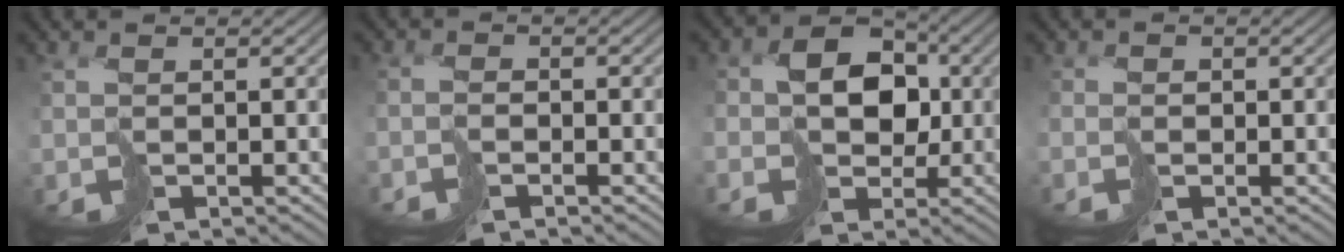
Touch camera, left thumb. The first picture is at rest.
{"total": 1.4, "force": [-1.3, 0.1, -0.4], "torque": [0.013, 0.004, -0.030]}
{"total": 6.5, "force": [-0.1, 5.7, 3.2], "torque": [-0.027, 0.001, -0.017]}
{"total": 1.0, "force": [-0.5, 0.1, -0.9], "torque": [0.030, 0.002, -0.013]}